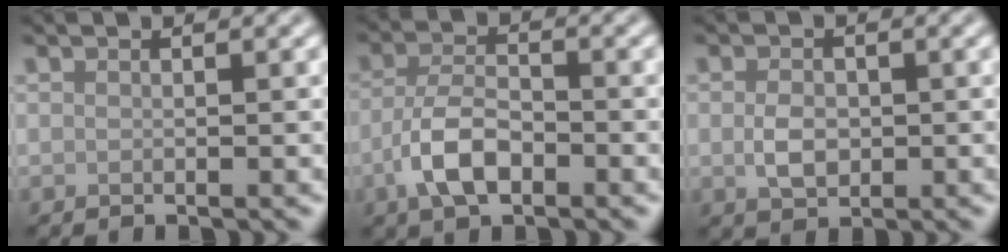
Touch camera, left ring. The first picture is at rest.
{"total": 4.6, "force": [-2.1, 2.2, 3.4], "torque": [-0.067, 0.005, -0.048]}
{"total": 2.4, "force": [-0.1, 1.7, 1.7], "torque": [-0.034, -0.001, -0.004]}